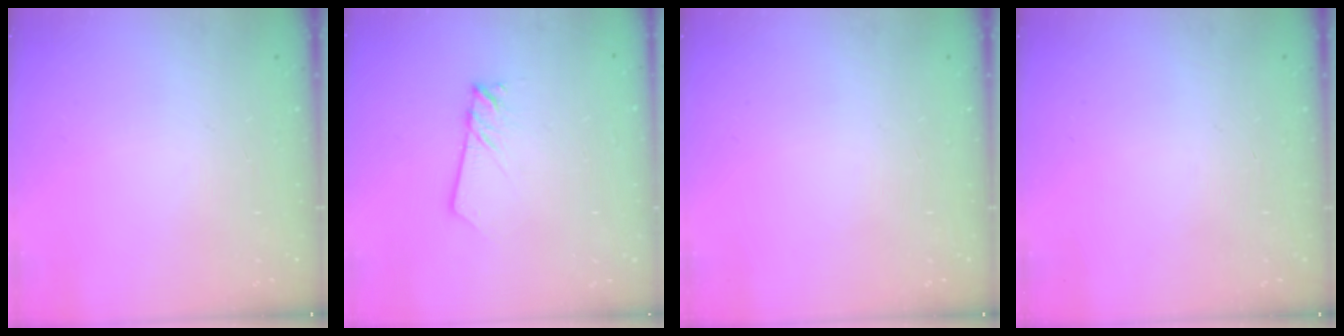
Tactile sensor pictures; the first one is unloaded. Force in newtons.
{"total": 1.9, "press": 1.9, "slide": 0.2}
{"total": 0.0}
{"total": 0.0}